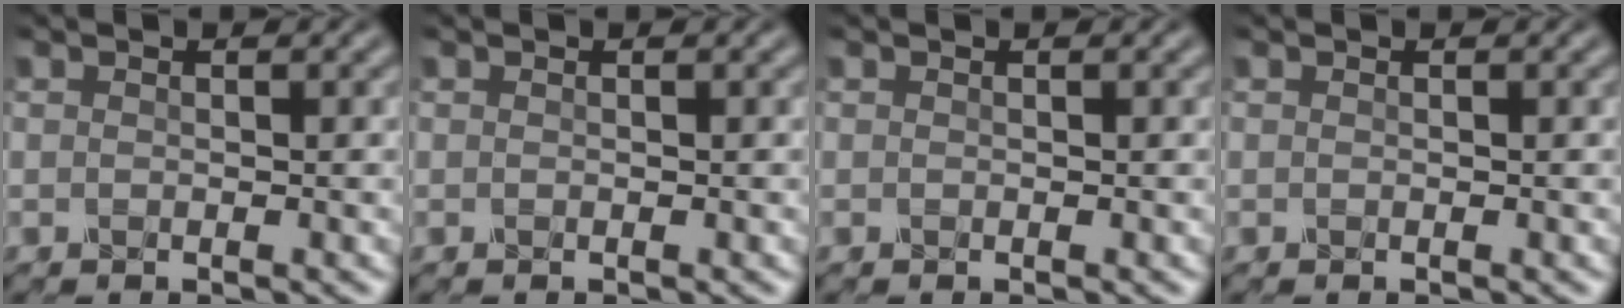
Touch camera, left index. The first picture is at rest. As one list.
[{"total": 0.0}, {"total": 0.0}, {"total": 0.0}]